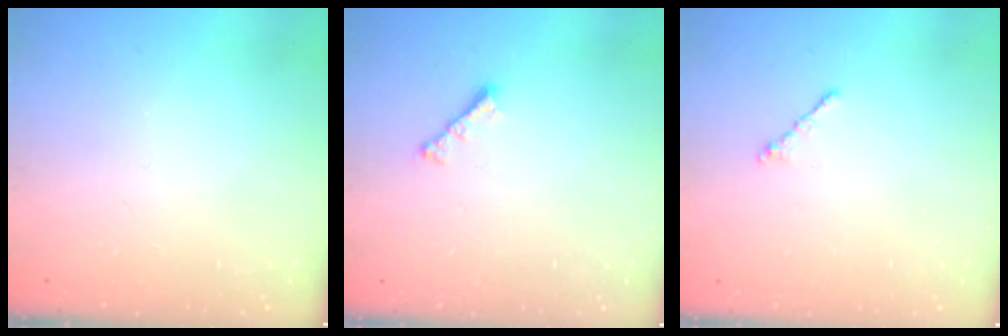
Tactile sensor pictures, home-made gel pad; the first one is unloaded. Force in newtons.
{"total": 2.8, "press": 2.7, "slide": 0.6}
{"total": 0.9, "press": 0.7, "slide": 0.5}